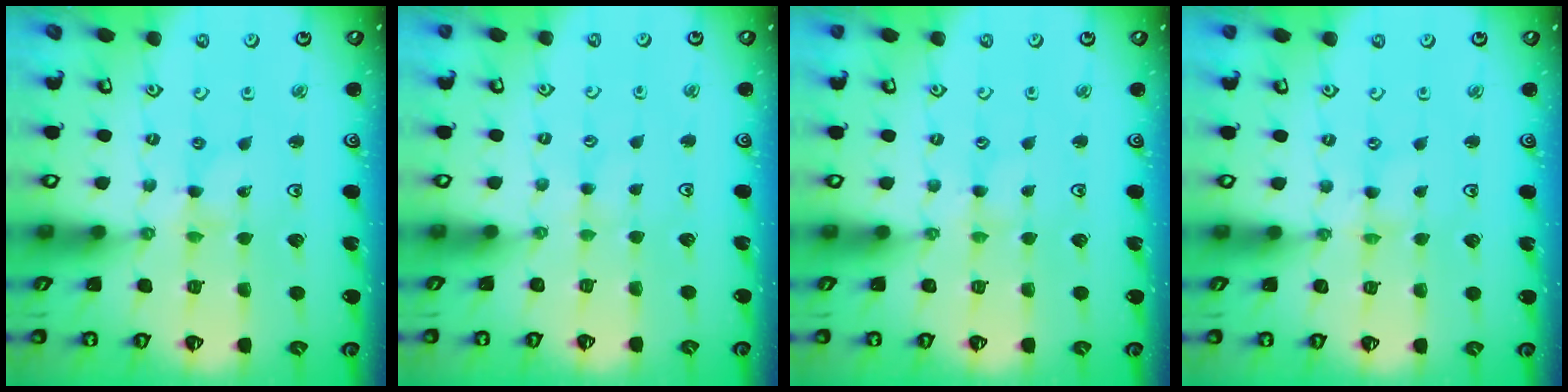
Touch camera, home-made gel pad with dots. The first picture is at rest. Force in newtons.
{"total": 1.8, "press": 1.7, "slide": 0.3}
{"total": 1.3, "press": 1.3, "slide": 0.2}
{"total": 0.0}